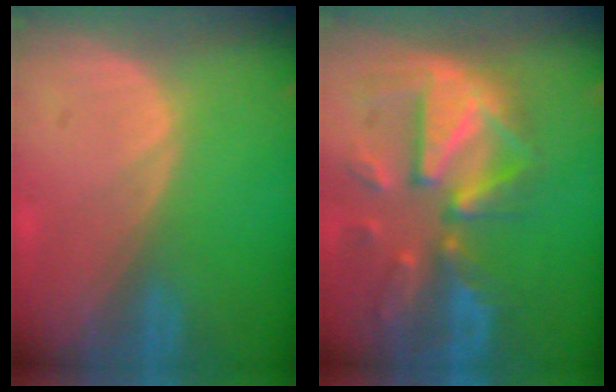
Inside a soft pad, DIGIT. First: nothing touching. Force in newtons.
{"total": 12.0, "press": 10.5, "slide": 5.9}